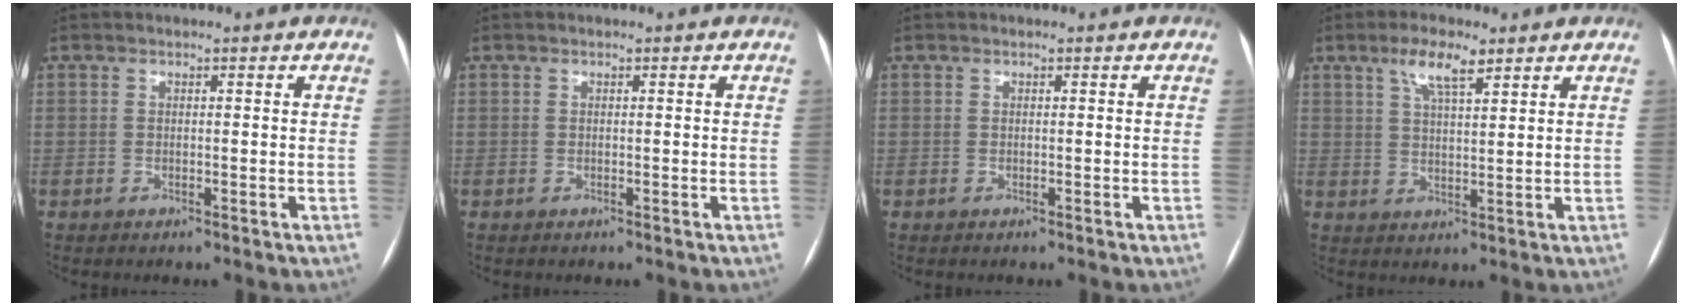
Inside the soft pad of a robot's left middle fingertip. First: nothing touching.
{"total": 0.0}
{"total": 0.0}
{"total": 5.0, "force": [3.2, 1.1, 3.7], "torque": [-0.074, 0.006, 0.059]}